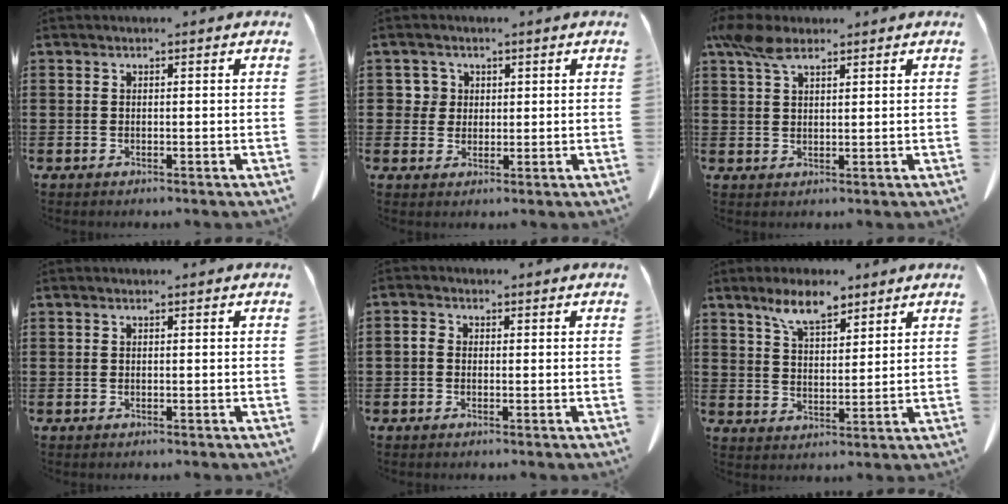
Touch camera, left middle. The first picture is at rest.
{"total": 3.2, "force": [1.2, 2.9, 0.7], "torque": [-0.021, 0.008, 0.019]}
{"total": 5.2, "force": [3.4, 2.1, 3.3], "torque": [-0.076, 0.003, 0.063]}
{"total": 0.0}
{"total": 1.3, "force": [-0.4, 0.9, 0.8], "torque": [-0.018, 0.000, -0.007]}
{"total": 7.0, "force": [5.3, 2.5, 3.9], "torque": [-0.082, -0.008, 0.096]}